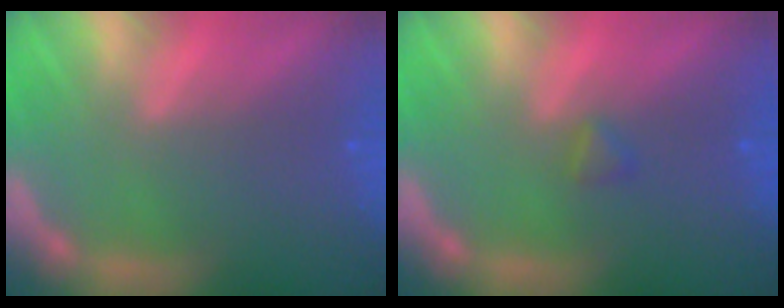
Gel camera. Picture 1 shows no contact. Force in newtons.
{"total": 0.9}